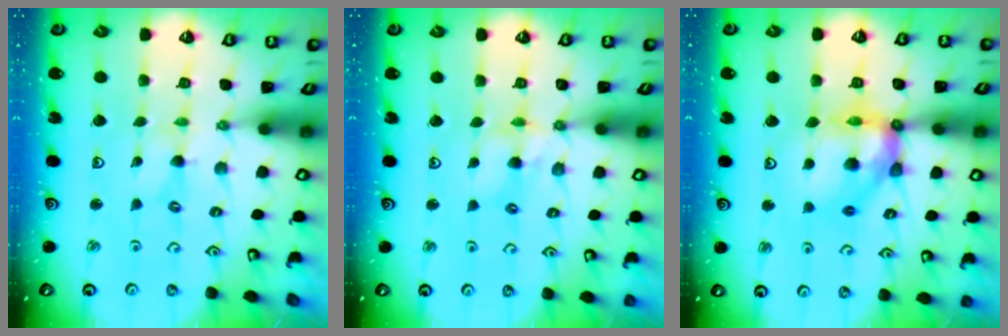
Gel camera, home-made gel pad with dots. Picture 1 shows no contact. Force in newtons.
{"total": 4.9, "press": 4.9, "slide": 0.5}
{"total": 12.6, "press": 12.6, "slide": 1.5}